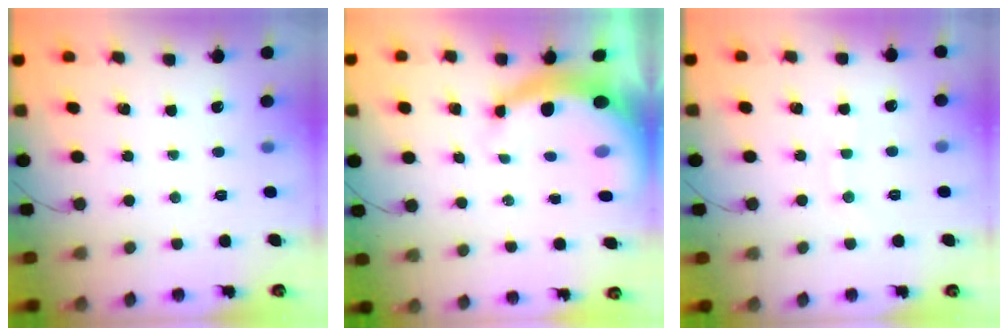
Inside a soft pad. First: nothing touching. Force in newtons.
{"total": 9.7, "press": 9.5, "slide": 2.0}
{"total": 4.6, "press": 4.4, "slide": 1.2}